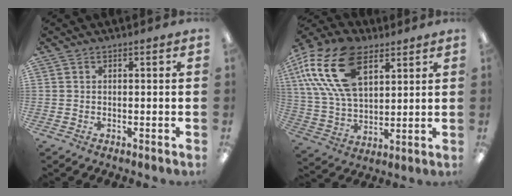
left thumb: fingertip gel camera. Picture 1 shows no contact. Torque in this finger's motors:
{"motor_torque": [0.16, 0.95, 1.44, -1.33, 0.56]}